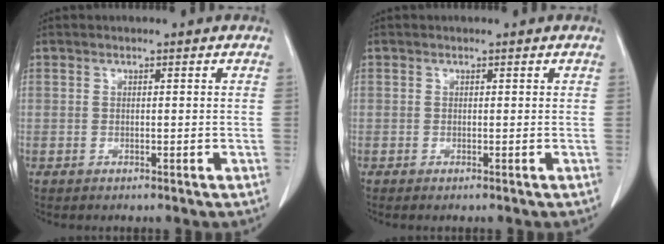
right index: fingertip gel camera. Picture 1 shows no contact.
{"total": 0.0}